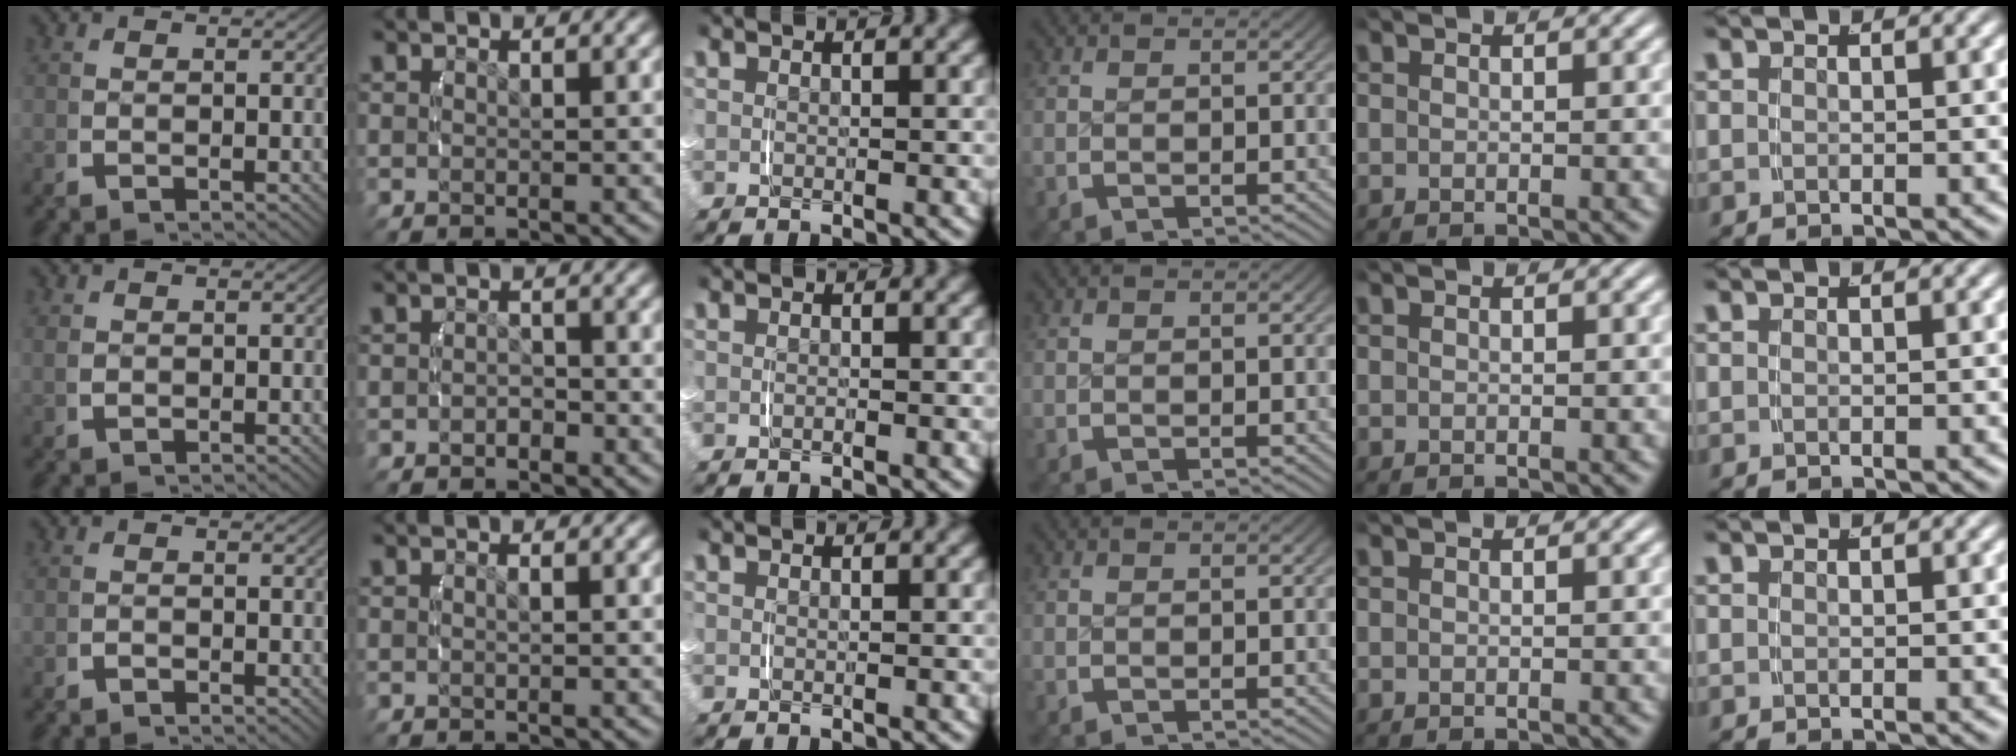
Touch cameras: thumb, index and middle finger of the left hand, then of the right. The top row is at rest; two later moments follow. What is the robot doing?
{"motion": "lift_and_place", "object": "small bumper sticker"}